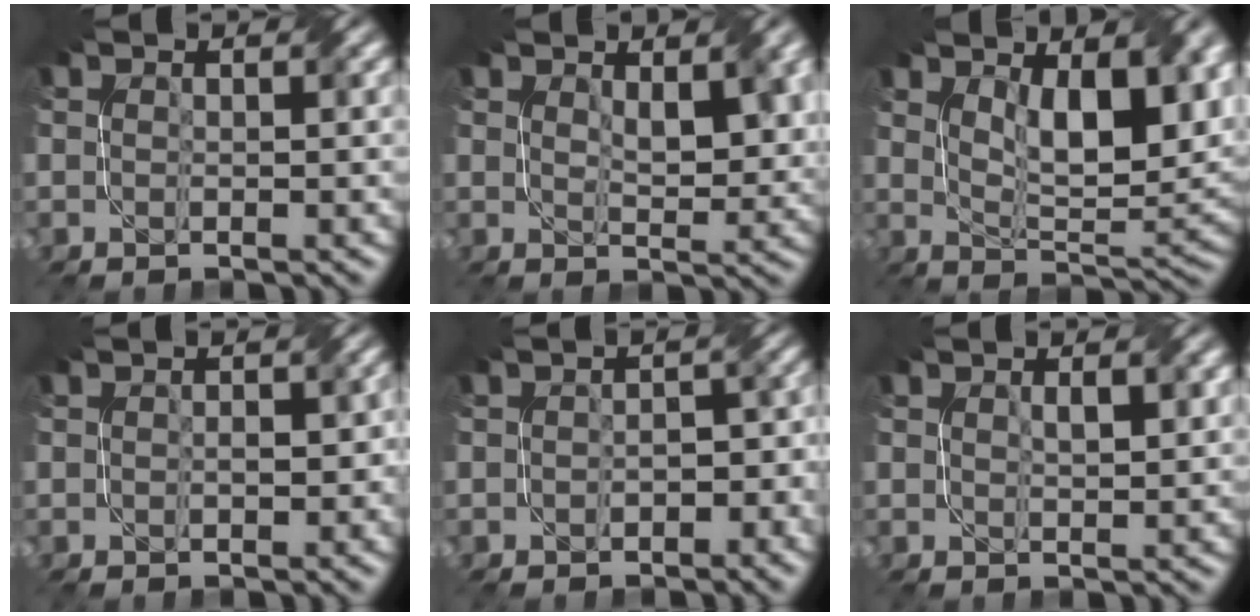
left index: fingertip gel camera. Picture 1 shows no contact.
{"total": 3.6, "force": [1.8, 1.3, 2.8], "torque": [-0.046, 0.001, 0.041]}
{"total": 9.0, "force": [3.6, 3.5, 7.4], "torque": [-0.116, -0.001, 0.069]}
{"total": 1.9, "force": [-0.1, 1.3, 1.4], "torque": [-0.013, 0.003, 0.009]}
{"total": 3.1, "force": [-1.4, 2.0, 1.9], "torque": [-0.013, 0.005, -0.015]}
{"total": 1.6, "force": [0.8, 0.6, 1.1], "torque": [-0.016, 0.006, 0.022]}